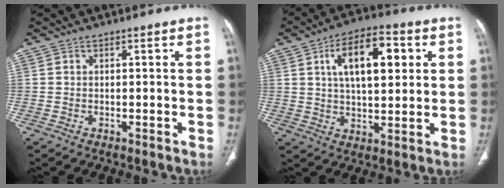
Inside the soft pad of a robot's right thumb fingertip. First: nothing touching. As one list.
[{"total": 13.9, "force": [4.1, 6.7, 11.5], "torque": [-0.164, 0.001, 0.066]}]